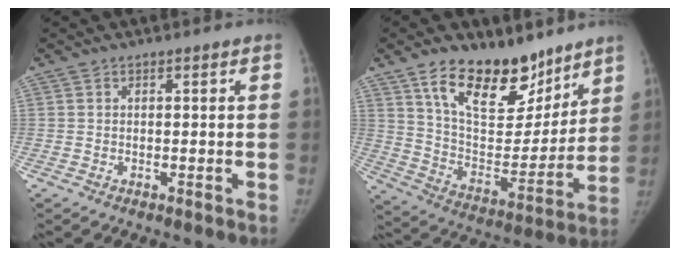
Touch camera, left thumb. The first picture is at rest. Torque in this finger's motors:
{"motor_torque": [1.70, 1.69, 1.45, -1.33, 0.08]}